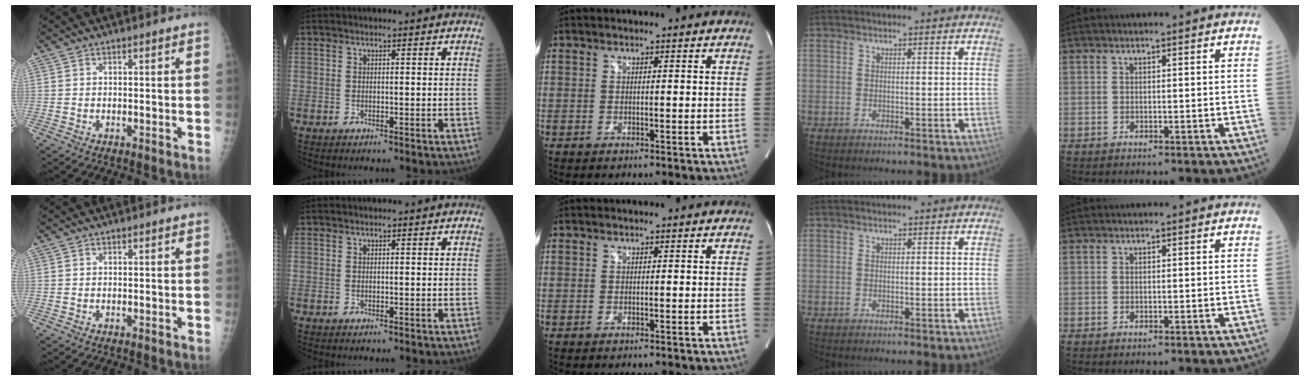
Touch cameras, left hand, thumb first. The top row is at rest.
{}